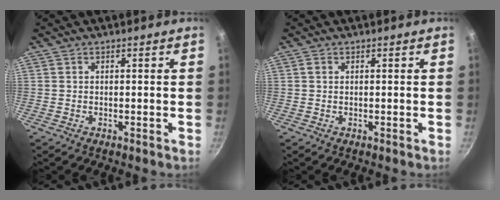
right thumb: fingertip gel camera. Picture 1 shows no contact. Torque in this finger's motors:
{"motor_torque": [-0.04, 0.26, 0.26, -0.13, 0.00]}